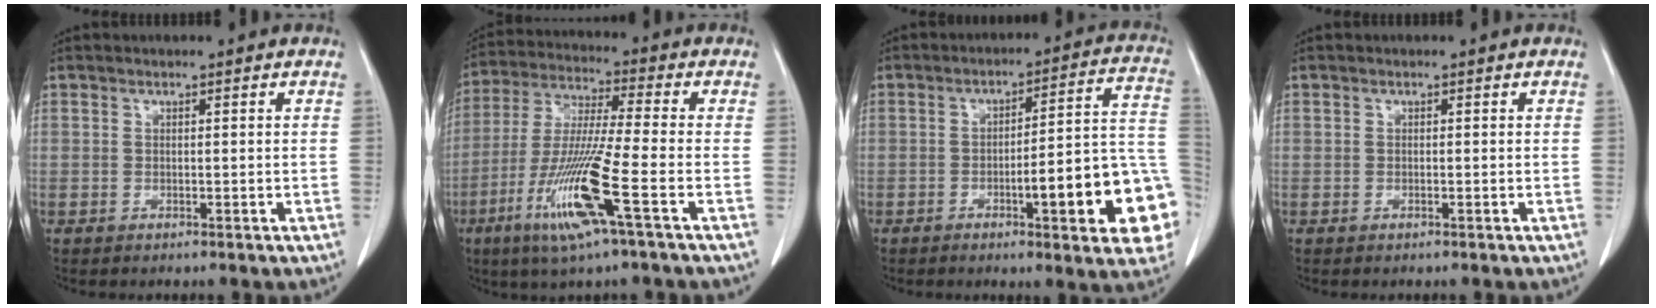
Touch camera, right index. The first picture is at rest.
{"total": 14.1, "force": [-5.8, -0.5, 12.8], "torque": [-0.267, -0.024, -0.116]}
{"total": 16.2, "force": [-5.1, 2.2, 15.2], "torque": [-0.126, 0.031, -0.058]}
{"total": 0.0}